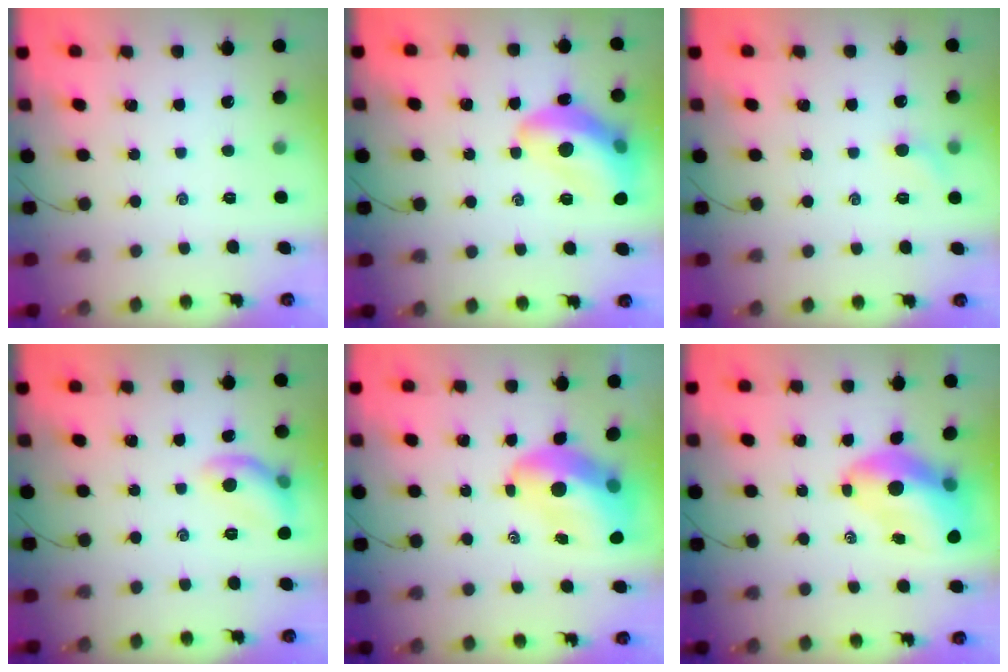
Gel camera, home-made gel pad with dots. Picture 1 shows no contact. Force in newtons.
{"total": 16.4, "press": 16.3, "slide": 1.8}
{"total": 5.2, "press": 4.9, "slide": 1.8}
{"total": 8.9, "press": 8.8, "slide": 1.3}
{"total": 12.6, "press": 12.0, "slide": 3.9}
{"total": 11.8, "press": 11.3, "slide": 3.4}